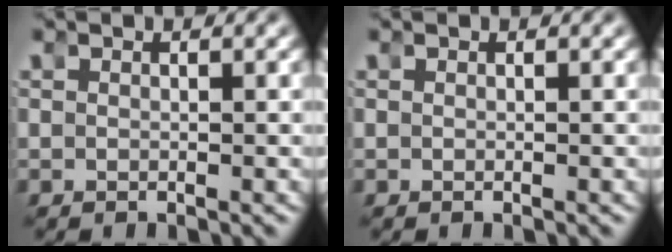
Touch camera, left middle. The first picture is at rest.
{"total": 0.0}